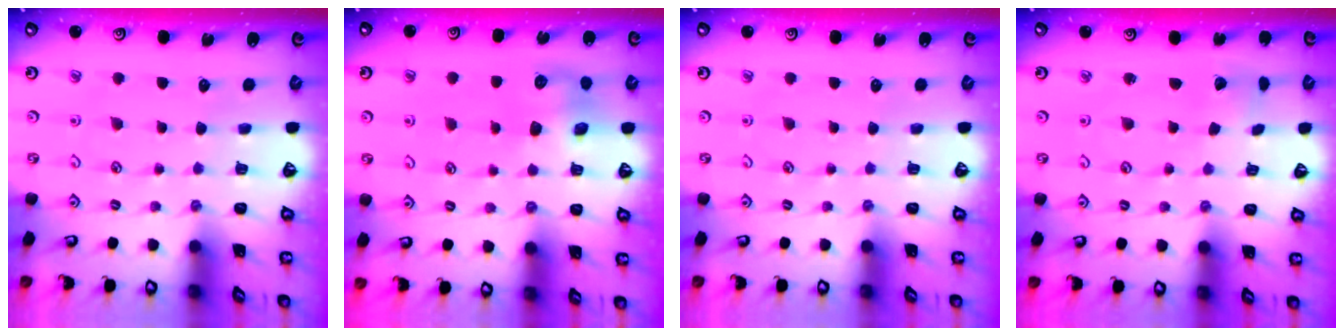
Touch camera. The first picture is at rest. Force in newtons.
{"total": 7.4, "press": 7.4, "slide": 0.2}
{"total": 0.0}
{"total": 3.0, "press": 3.0, "slide": 0.2}